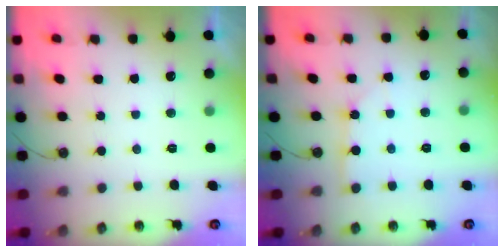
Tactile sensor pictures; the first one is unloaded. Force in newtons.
{"total": 2.8, "press": 2.8, "slide": 0.3}